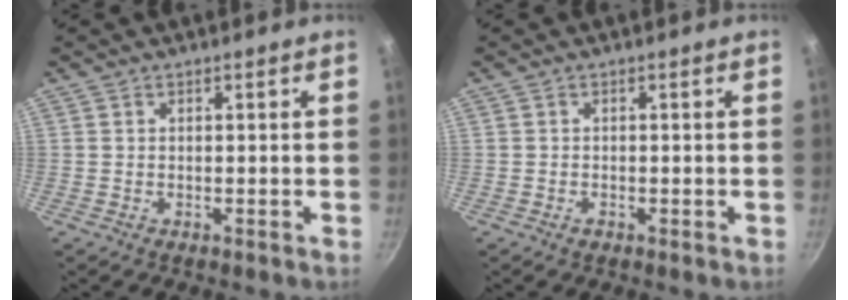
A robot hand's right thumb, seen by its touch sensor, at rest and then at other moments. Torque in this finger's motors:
{"motor_torque": [-0.22, 0.28, -0.57, 0.06, -0.06]}